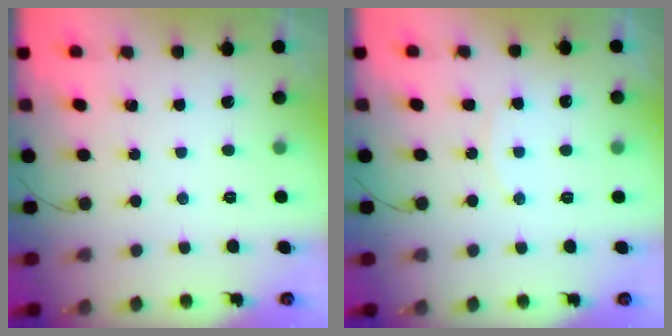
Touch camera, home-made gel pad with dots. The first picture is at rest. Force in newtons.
{"total": 7.5, "press": 7.5, "slide": 0.5}